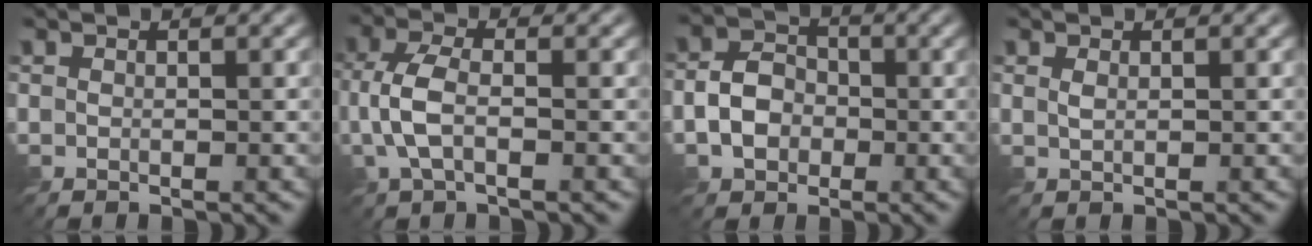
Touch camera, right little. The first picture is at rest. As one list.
[{"total": 4.1, "force": [-1.1, 1.9, 3.5], "torque": [-0.088, 0.003, -0.027]}, {"total": 4.0, "force": [-1.4, 3.1, 2.1], "torque": [-0.032, 0.004, -0.032]}, {"total": 0.6, "force": [0.1, 0.2, 0.6], "torque": [-0.015, -0.002, 0.003]}]